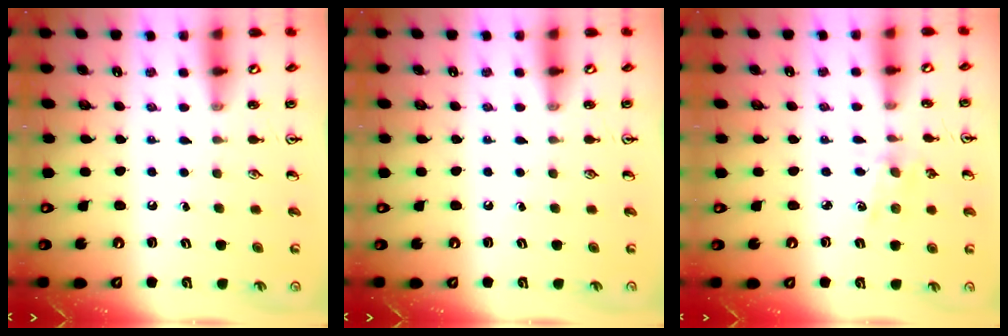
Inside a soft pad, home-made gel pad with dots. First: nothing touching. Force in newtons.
{"total": 0.0}
{"total": 2.5, "press": 2.5, "slide": 0.4}